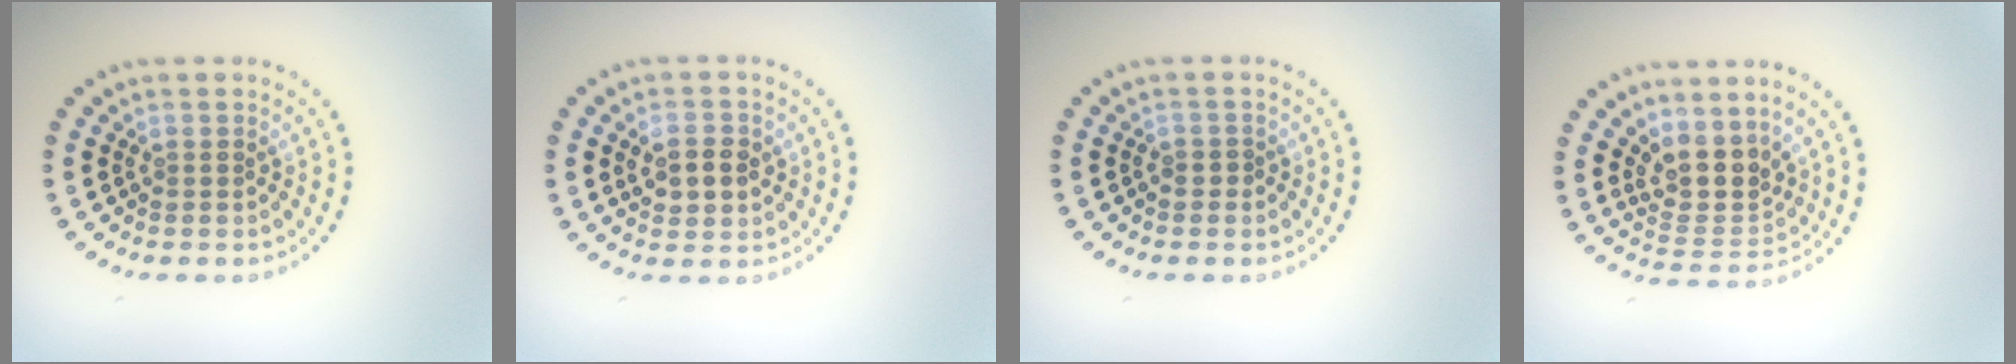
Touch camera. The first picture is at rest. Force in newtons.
{"total": 3.0, "press": 3.0, "slide": 0.3}
{"total": 0.6, "press": 0.3, "slide": 0.5}
{"total": 3.8, "press": 3.0, "slide": 2.4}